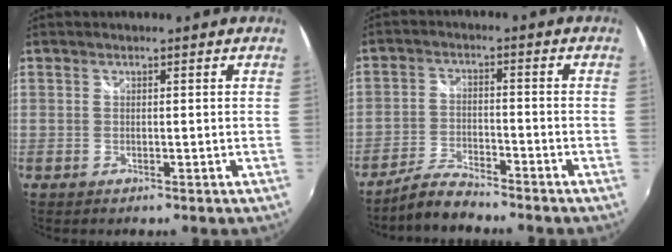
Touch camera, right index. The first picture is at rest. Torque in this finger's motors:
{"motor_torque": [-1.08, -0.12, -0.82, -0.10]}